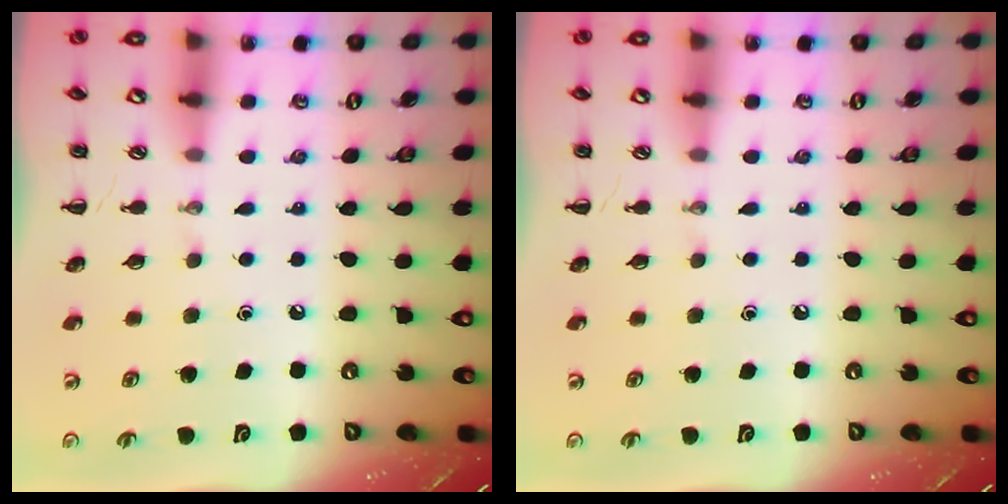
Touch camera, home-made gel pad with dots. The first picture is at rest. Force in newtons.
{"total": 0.0}